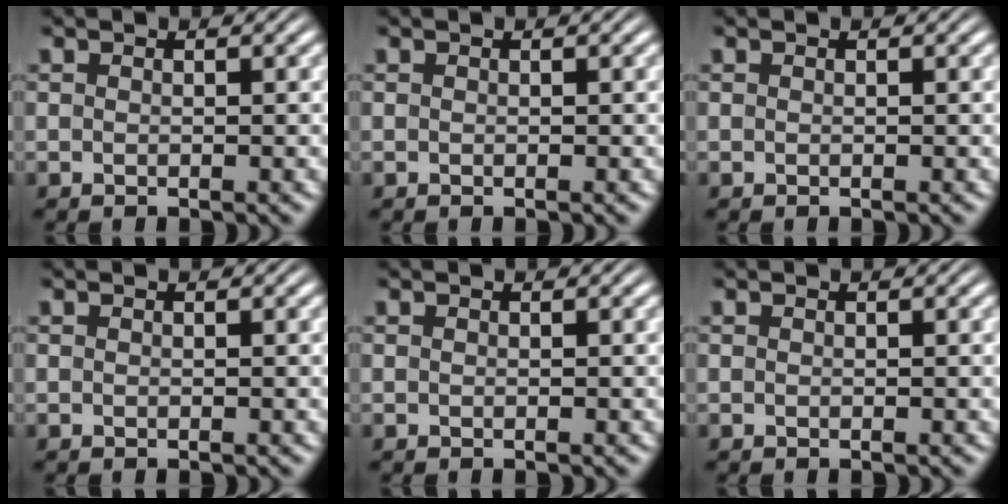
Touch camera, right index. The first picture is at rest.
{"total": 0.0}
{"total": 0.0}
{"total": 0.0}
{"total": 0.0}
{"total": 0.0}